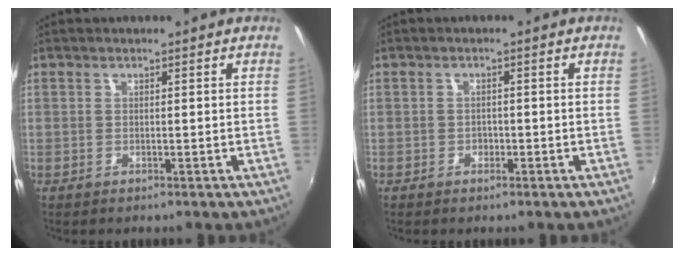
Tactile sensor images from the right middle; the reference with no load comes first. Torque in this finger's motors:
{"motor_torque": [-0.38, -0.12, -0.01, 0.00]}